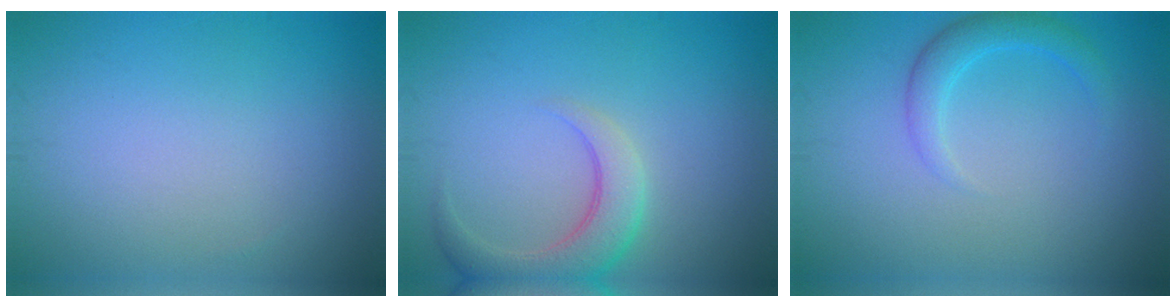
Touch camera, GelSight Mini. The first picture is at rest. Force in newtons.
{"total": 4.1, "press": 4.1, "slide": 0.3}
{"total": 2.3, "press": 2.3, "slide": 0.1}